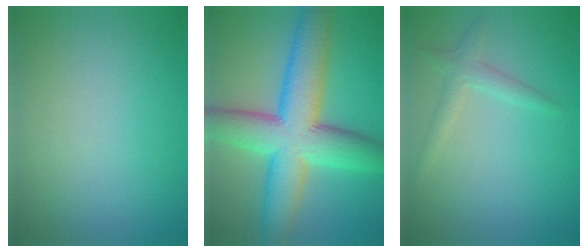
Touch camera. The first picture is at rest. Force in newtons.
{"total": 11.2, "press": 11.2, "slide": 0.5}
{"total": 1.7, "press": 1.7, "slide": 0.0}